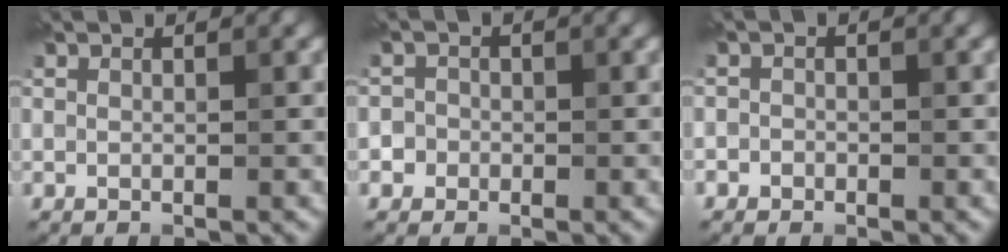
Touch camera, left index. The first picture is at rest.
{"total": 2.1, "force": [-0.5, 2.0, 0.3], "torque": [0.014, 0.012, -0.025]}
{"total": 0.9, "force": [-0.4, 0.8, 0.0], "torque": [0.012, -0.003, -0.012]}